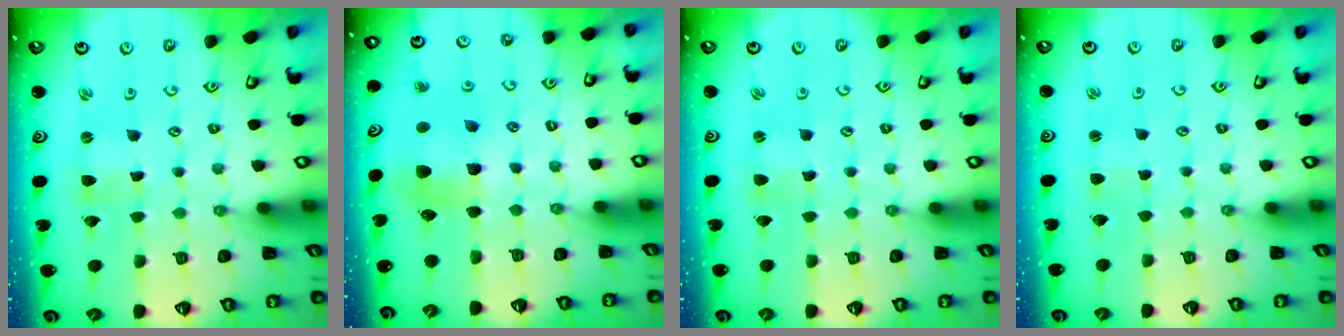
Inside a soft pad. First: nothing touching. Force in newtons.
{"total": 7.0, "press": 6.9, "slide": 1.1}
{"total": 1.5, "press": 1.4, "slide": 0.3}
{"total": 1.6, "press": 1.6, "slide": 0.3}